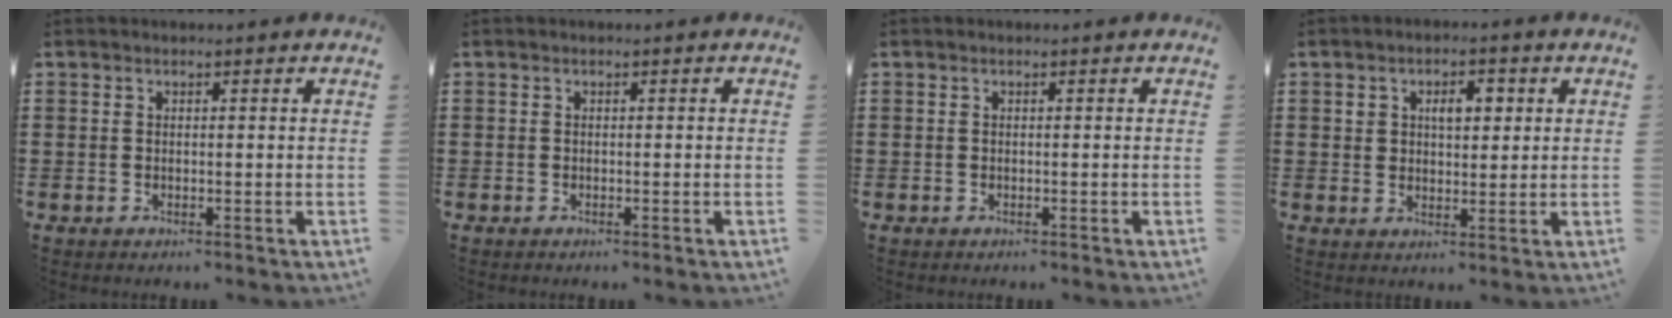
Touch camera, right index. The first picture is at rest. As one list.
[{"total": 0.0}, {"total": 0.0}, {"total": 4.2, "force": [1.4, 2.6, 3.0], "torque": [-0.044, 0.005, 0.015]}]